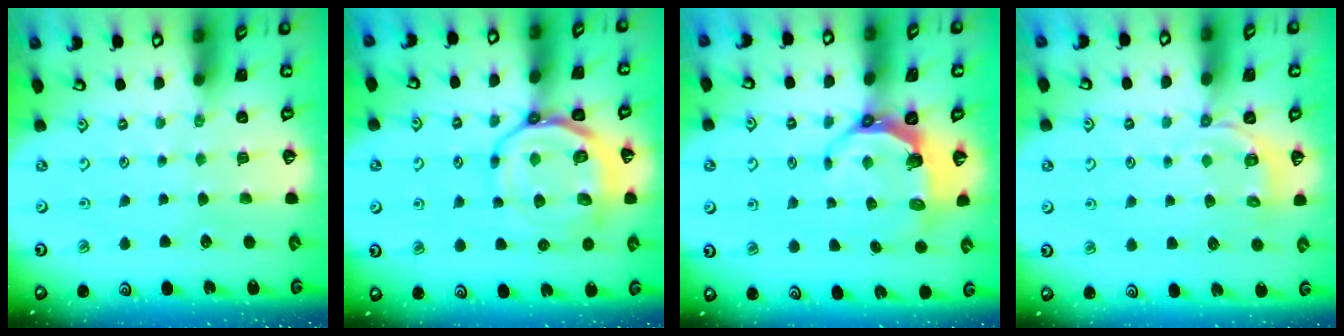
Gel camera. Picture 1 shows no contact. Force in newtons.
{"total": 14.0, "press": 13.8, "slide": 2.3}
{"total": 5.3, "press": 4.1, "slide": 3.5}
{"total": 4.5, "press": 4.1, "slide": 1.8}